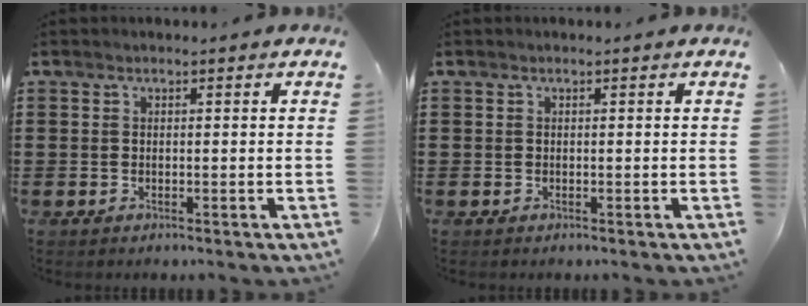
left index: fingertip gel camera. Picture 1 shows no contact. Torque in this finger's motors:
{"motor_torque": [0.00, 0.00, 0.01, 0.00]}